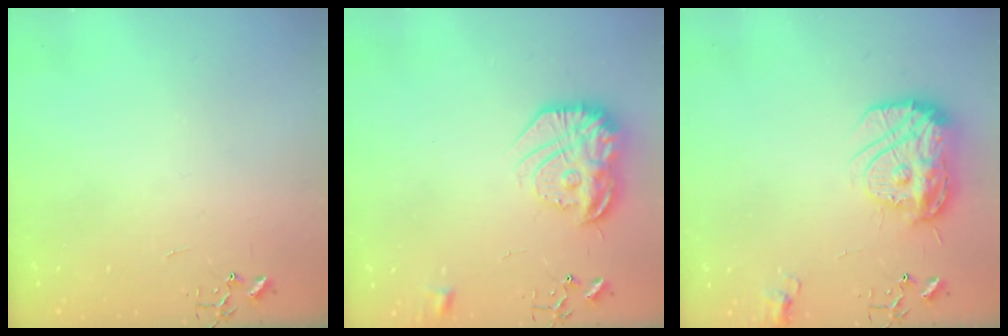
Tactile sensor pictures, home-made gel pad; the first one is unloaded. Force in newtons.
{"total": 18.4, "press": 18.3, "slide": 1.7}
{"total": 15.0, "press": 14.9, "slide": 1.1}